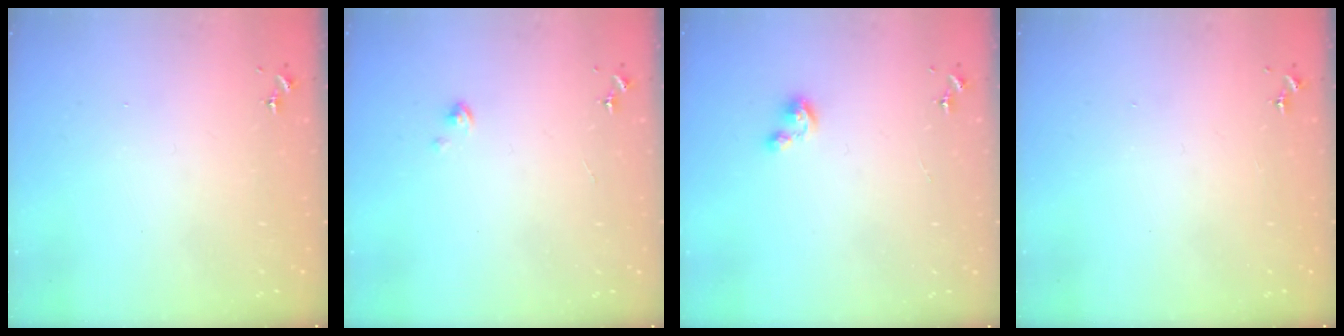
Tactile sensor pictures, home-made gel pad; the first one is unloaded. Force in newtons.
{"total": 2.5, "press": 2.4, "slide": 0.2}
{"total": 3.4, "press": 3.4, "slide": 0.2}
{"total": 0.0}